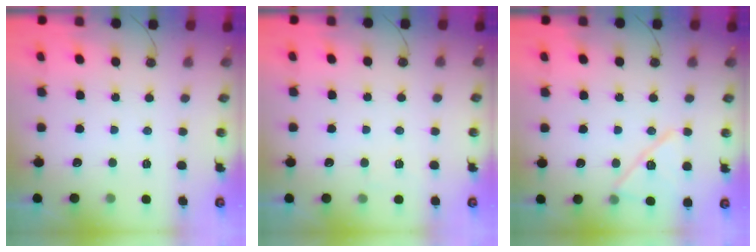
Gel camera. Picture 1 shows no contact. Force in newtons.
{"total": 4.5, "press": 4.1, "slide": 1.8}
{"total": 12.6, "press": 12.4, "slide": 2.3}